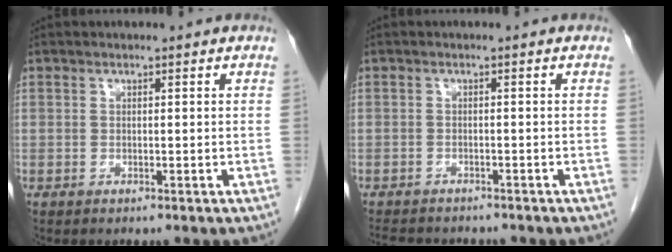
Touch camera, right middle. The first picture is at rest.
{"total": 7.2, "force": [-6.5, 2.0, 2.3], "torque": [-0.037, -0.005, -0.092]}